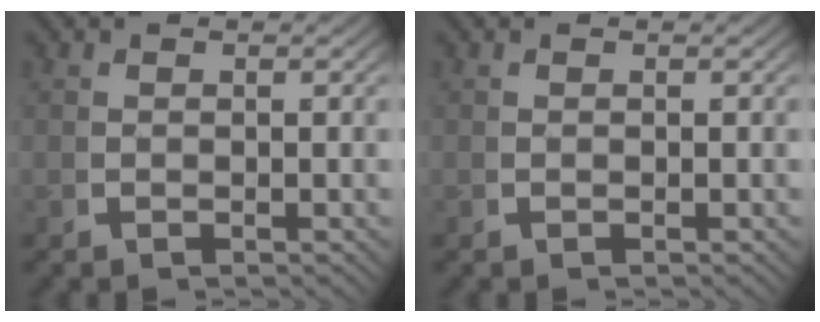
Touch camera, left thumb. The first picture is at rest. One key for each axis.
{"total": 0.0}